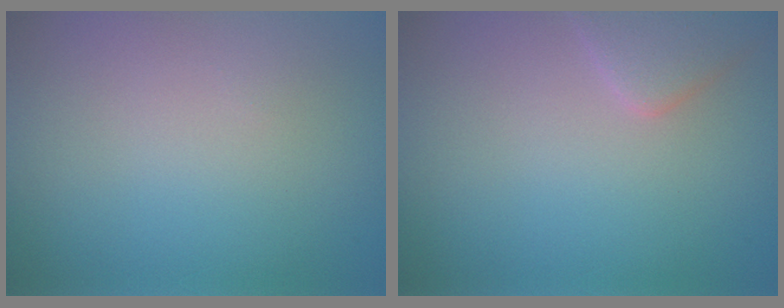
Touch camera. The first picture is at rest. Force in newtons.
{"total": 2.4, "press": 2.4, "slide": 0.1}